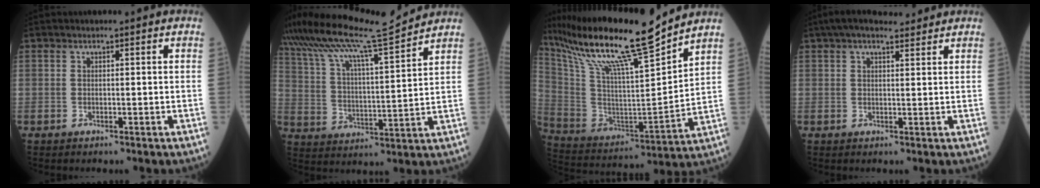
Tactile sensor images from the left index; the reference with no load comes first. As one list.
[{"total": 17.3, "force": [15.2, -0.5, 8.1], "torque": [-0.156, 0.001, 0.256]}, {"total": 21.5, "force": [17.6, 0.5, 12.4], "torque": [-0.235, -0.001, 0.314]}, {"total": 7.1, "force": [5.9, 1.7, 3.6], "torque": [-0.059, 0.035, 0.093]}]